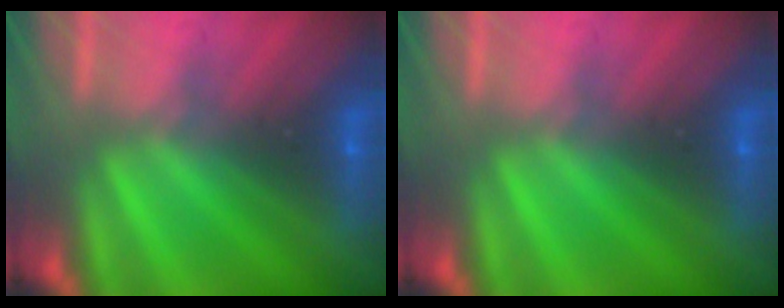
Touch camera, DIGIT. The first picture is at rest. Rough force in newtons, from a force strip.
{"total": 0.0}